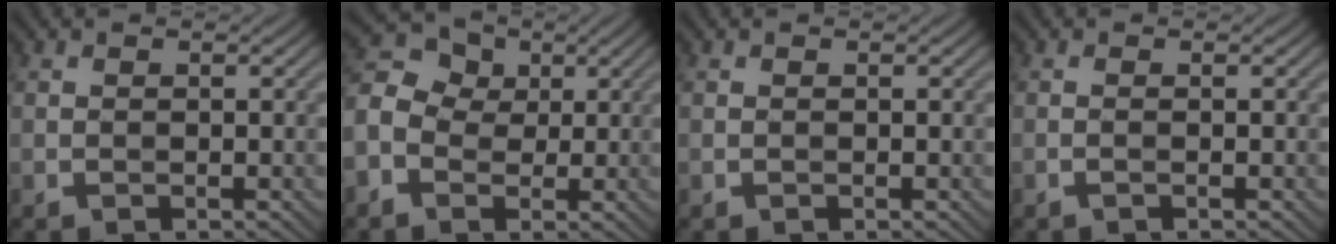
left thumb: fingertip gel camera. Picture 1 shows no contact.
{"total": 7.5, "force": [-0.7, 6.1, 4.4], "torque": [-0.120, 0.012, -0.020]}
{"total": 0.0}
{"total": 0.7, "force": [-0.3, -0.1, 0.5], "torque": [-0.012, 0.003, -0.008]}